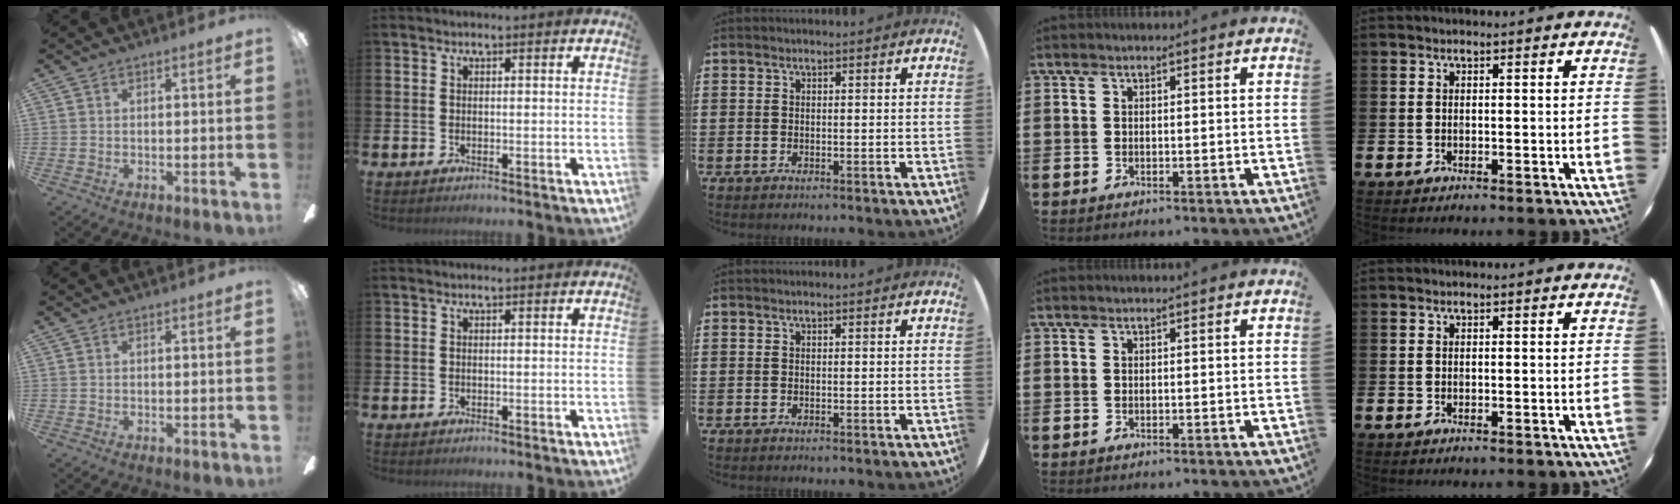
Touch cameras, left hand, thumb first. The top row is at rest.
{}